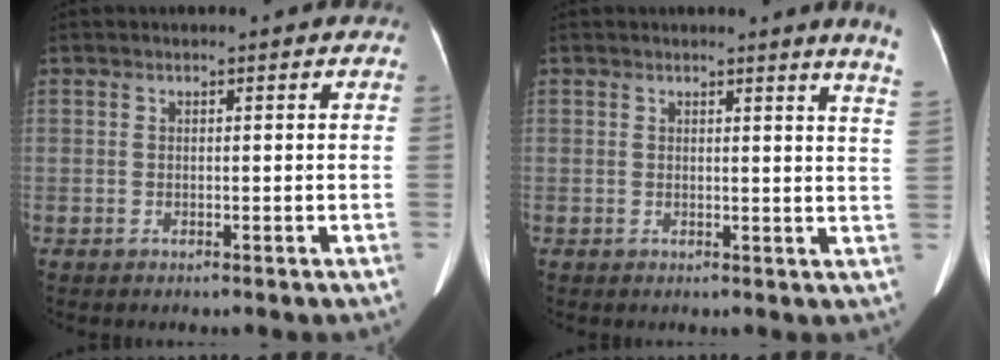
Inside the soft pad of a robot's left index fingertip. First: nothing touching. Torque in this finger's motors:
{"motor_torque": [0.80, -0.99, 0.09, 0.06]}